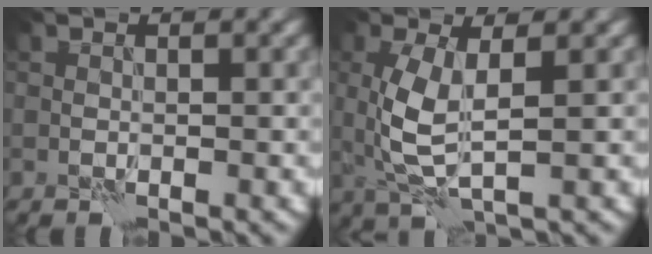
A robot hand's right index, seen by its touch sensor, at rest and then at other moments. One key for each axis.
{"total": 4.7, "fx": 0.4, "fy": 1.7, "fz": 4.3, "tx": -0.108, "ty": -0.004, "tz": 0.010}